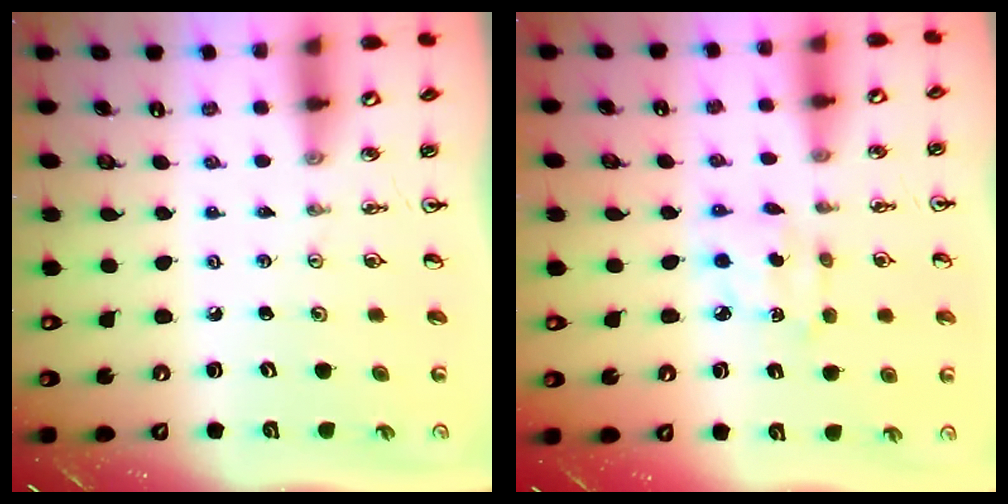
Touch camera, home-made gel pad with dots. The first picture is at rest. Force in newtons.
{"total": 3.5, "press": 3.5, "slide": 0.2}